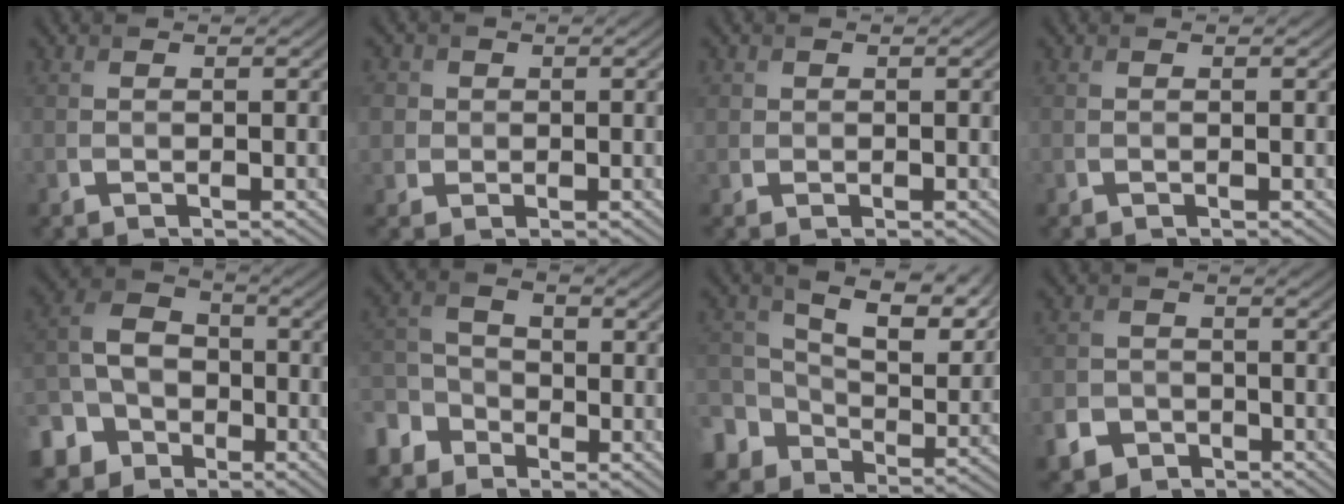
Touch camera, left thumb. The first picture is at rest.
{"total": 2.9, "force": [0.5, 2.7, 0.7], "torque": [-0.028, 0.002, 0.008]}
{"total": 1.1, "force": [0.3, 1.0, 0.1], "torque": [0.000, -0.004, 0.006]}
{"total": 0.0}
{"total": 11.7, "force": [-5.2, 9.0, 5.5], "torque": [-0.155, -0.032, -0.116]}
{"total": 6.5, "force": [-3.6, 4.7, 2.6], "torque": [-0.072, -0.002, -0.090]}
{"total": 13.6, "force": [4.2, 9.9, 8.2], "torque": [-0.190, -0.001, 0.087]}
{"total": 5.6, "force": [-3.2, 4.3, 1.5], "torque": [-0.032, -0.012, -0.070]}